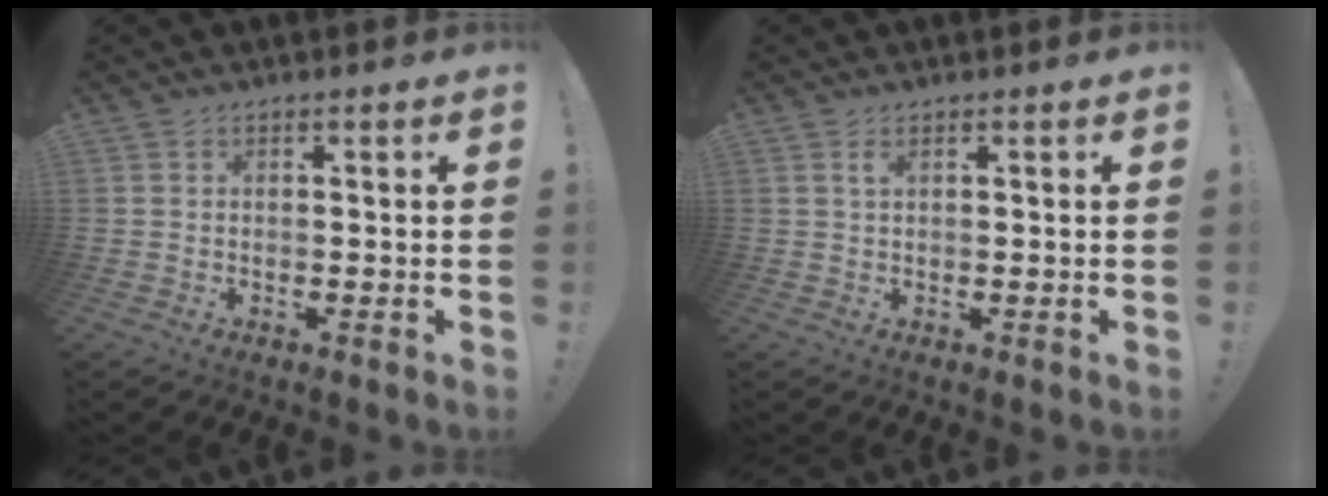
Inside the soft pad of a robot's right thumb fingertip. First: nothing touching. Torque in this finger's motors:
{"motor_torque": [-0.05, -0.09, 0.41, -0.17, -0.09]}